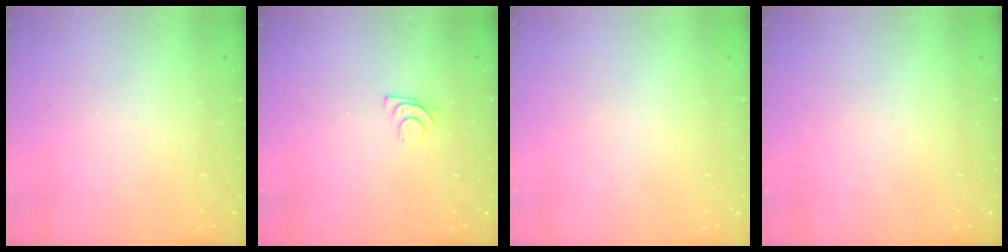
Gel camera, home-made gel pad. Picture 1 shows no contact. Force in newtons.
{"total": 6.5, "press": 6.5, "slide": 0.7}
{"total": 1.6, "press": 1.6, "slide": 0.1}
{"total": 0.0}